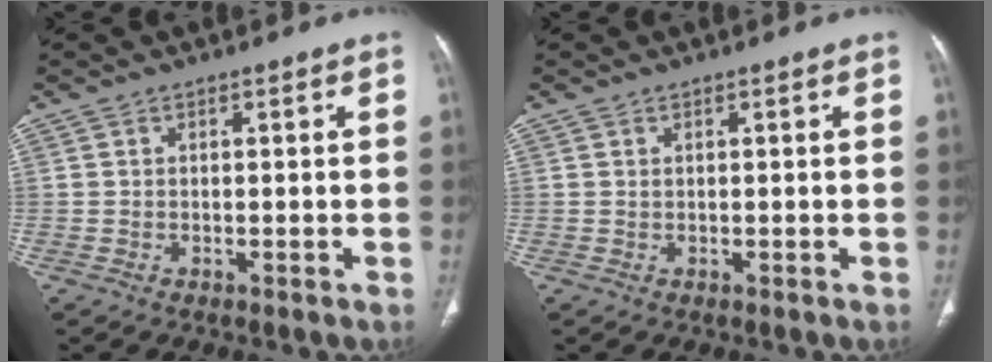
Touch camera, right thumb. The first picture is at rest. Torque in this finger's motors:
{"motor_torque": [-0.08, 0.28, 0.24, -0.12, -0.04]}